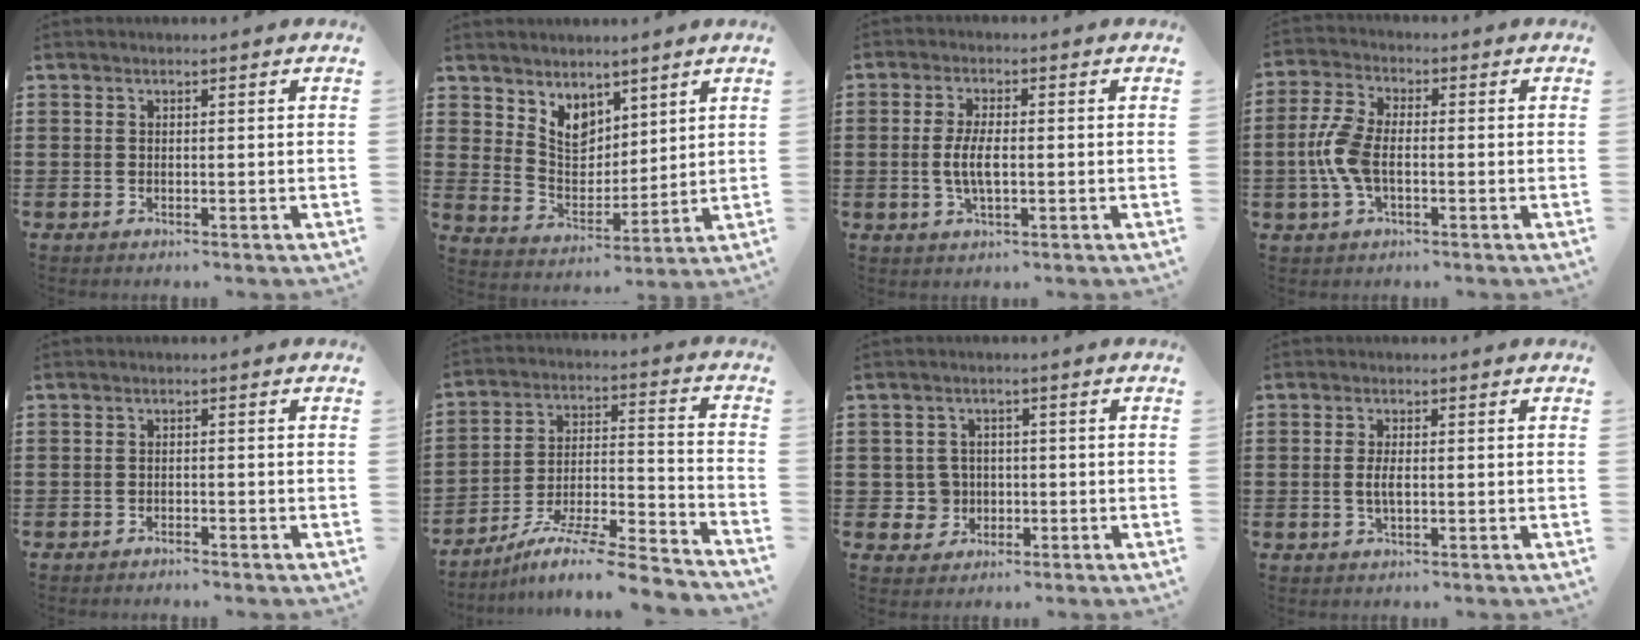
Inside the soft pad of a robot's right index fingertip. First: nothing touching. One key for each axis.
{"total": 6.0, "fx": 4.3, "fy": 3.8, "fz": 1.7, "tx": -0.050, "ty": -0.013, "tz": 0.080}
{"total": 4.7, "fx": -0.6, "fy": 1.5, "fz": 4.4, "tx": -0.100, "ty": -0.006, "tz": -0.018}
{"total": 6.9, "fx": -1.0, "fy": 3.5, "fz": 5.8, "tx": -0.147, "ty": -0.008, "tz": -0.025}
{"total": 1.1, "fx": -1.1, "fy": 0.0, "fz": 0.1, "tx": -0.005, "ty": 0.001, "tz": -0.023}
{"total": 9.9, "fx": -8.4, "fy": 0.8, "fz": 5.2, "tx": -0.082, "ty": 0.012, "tz": -0.165}
{"total": 3.7, "fx": -0.7, "fy": 3.6, "fz": 0.7, "tx": -0.029, "ty": 0.008, "tz": -0.015}
{"total": 2.4, "fx": -0.3, "fy": 0.7, "fz": 2.3, "tx": -0.051, "ty": -0.006, "tz": -0.007}